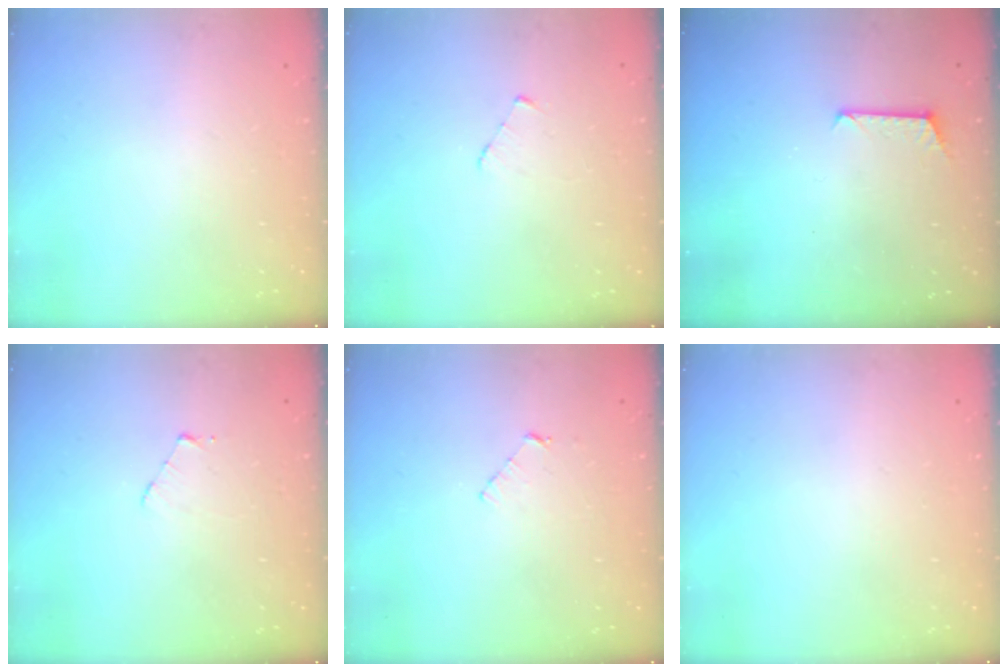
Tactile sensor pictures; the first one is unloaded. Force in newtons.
{"total": 2.7, "press": 2.7, "slide": 0.3}
{"total": 6.0, "press": 6.0, "slide": 0.4}
{"total": 3.8, "press": 3.8, "slide": 0.3}
{"total": 3.5, "press": 3.5, "slide": 0.3}
{"total": 0.0}